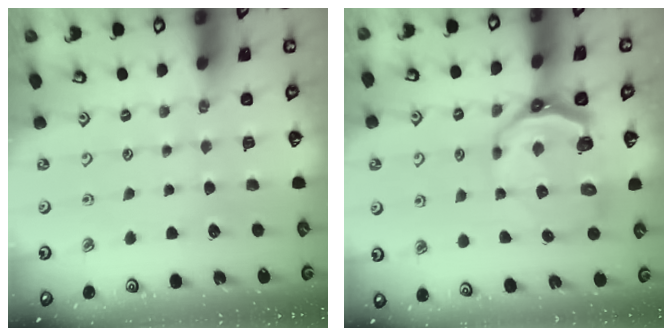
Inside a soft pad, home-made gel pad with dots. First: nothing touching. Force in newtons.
{"total": 8.8, "press": 7.9, "slide": 3.9}